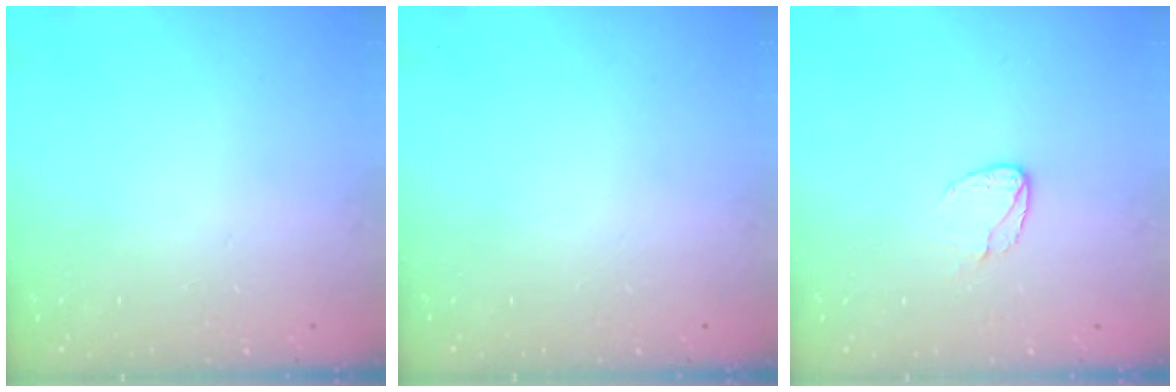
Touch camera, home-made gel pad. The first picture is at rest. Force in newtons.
{"total": 0.0}
{"total": 5.0, "press": 5.0, "slide": 0.5}